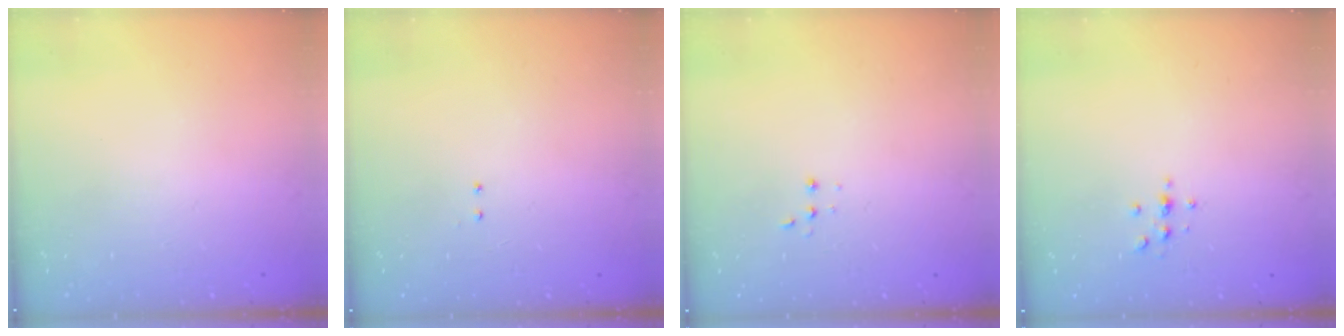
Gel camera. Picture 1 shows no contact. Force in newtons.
{"total": 2.0, "press": 2.0, "slide": 0.4}
{"total": 2.7, "press": 2.7, "slide": 0.5}
{"total": 2.2, "press": 2.1, "slide": 0.2}